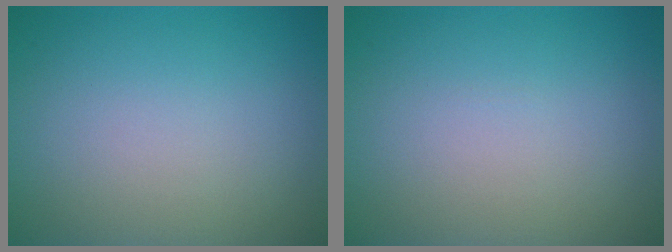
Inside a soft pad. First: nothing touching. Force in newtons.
{"total": 0.0}